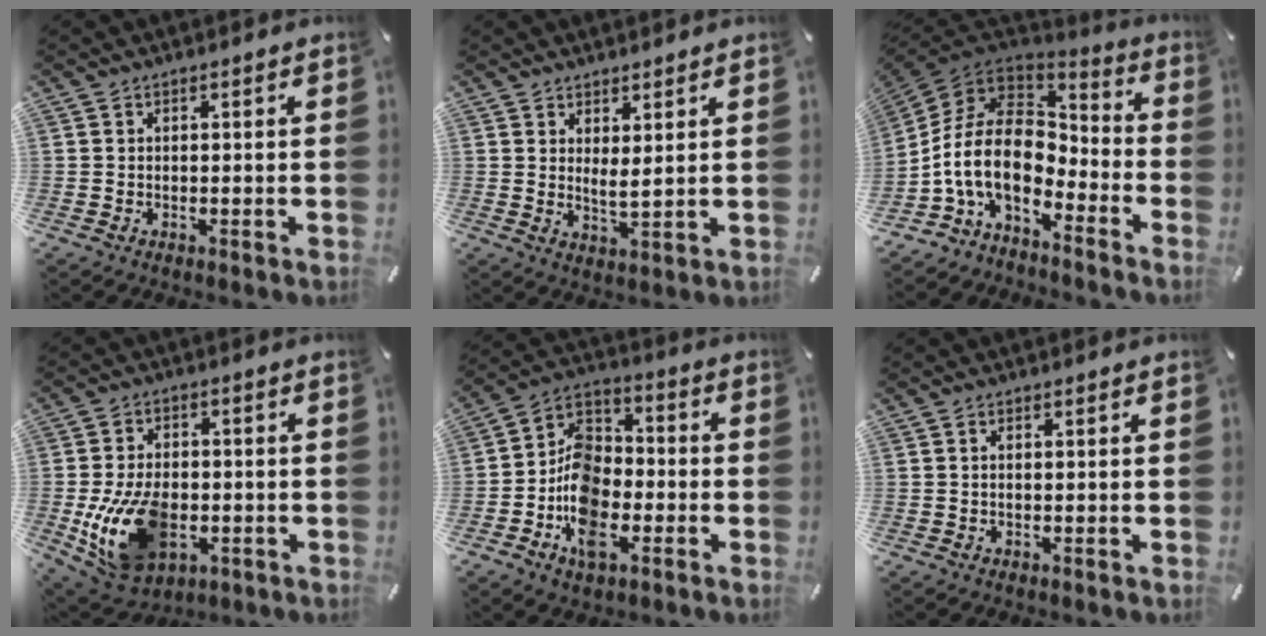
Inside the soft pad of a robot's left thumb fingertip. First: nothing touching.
{"total": 3.1, "force": [2.6, 0.5, 1.6], "torque": [-0.031, -0.014, 0.046]}
{"total": 17.0, "force": [-5.4, 10.5, 12.2], "torque": [-0.273, 0.014, -0.098]}
{"total": 15.8, "force": [-3.3, 10.7, 11.1], "torque": [-0.232, -0.001, -0.057]}
{"total": 12.9, "force": [-5.6, 8.4, 7.9], "torque": [-0.168, 0.016, -0.107]}
{"total": 0.7, "force": [0.1, 0.1, 0.6], "torque": [-0.013, -0.001, 0.002]}